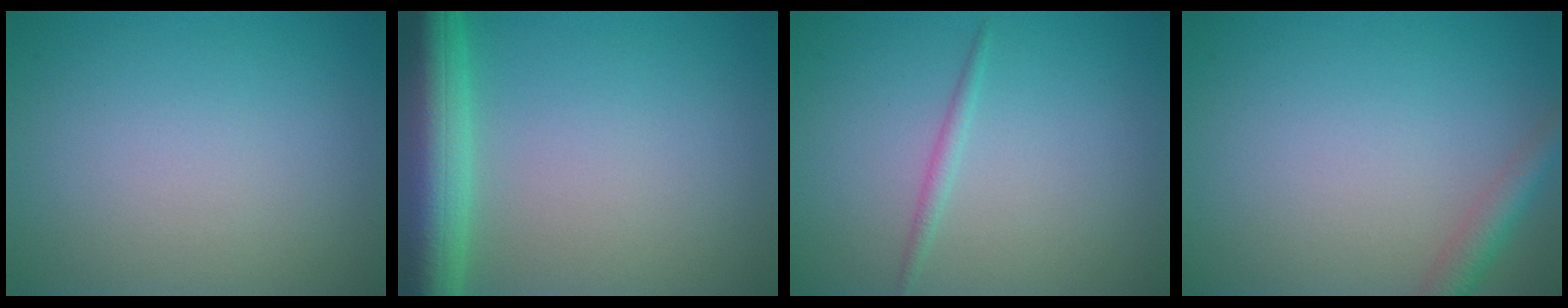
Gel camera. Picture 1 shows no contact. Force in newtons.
{"total": 7.7, "press": 7.7, "slide": 0.3}
{"total": 1.0, "press": 1.0, "slide": 0.0}
{"total": 2.4, "press": 2.4, "slide": 0.1}